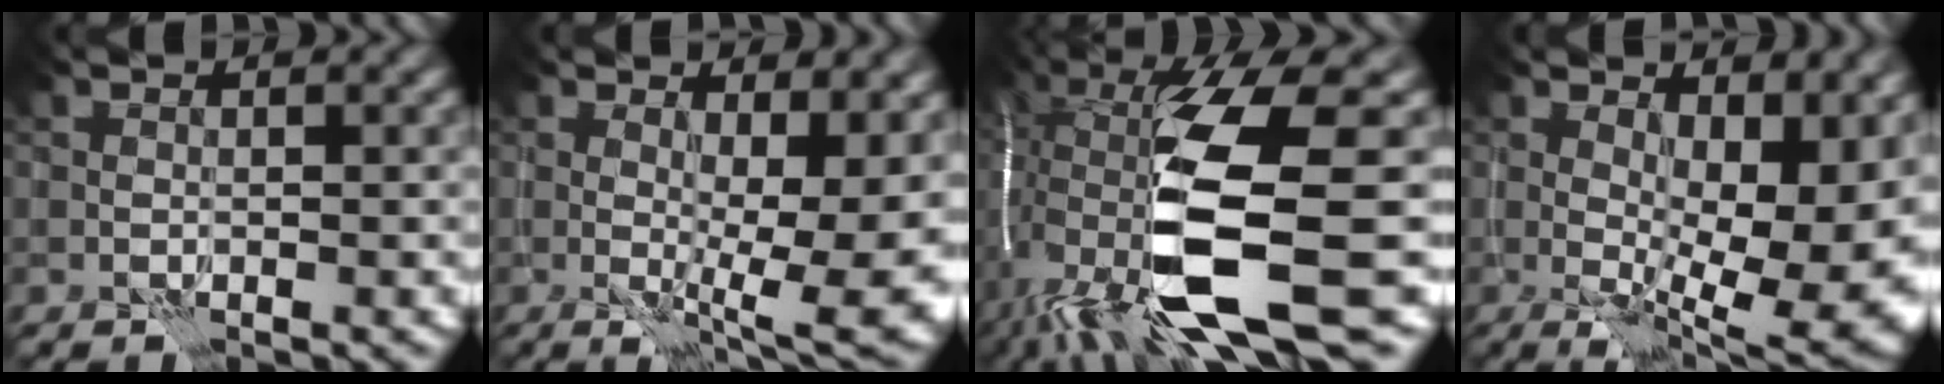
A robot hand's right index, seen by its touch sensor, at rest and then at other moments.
{"total": 9.6, "force": [0.1, 3.3, 9.0], "torque": [-0.115, -0.012, 0.006]}
{"total": 15.1, "force": [-1.9, 3.9, 14.5], "torque": [-0.285, -0.016, -0.021]}
{"total": 12.8, "force": [1.0, 5.7, 11.5], "torque": [-0.144, -0.015, 0.029]}